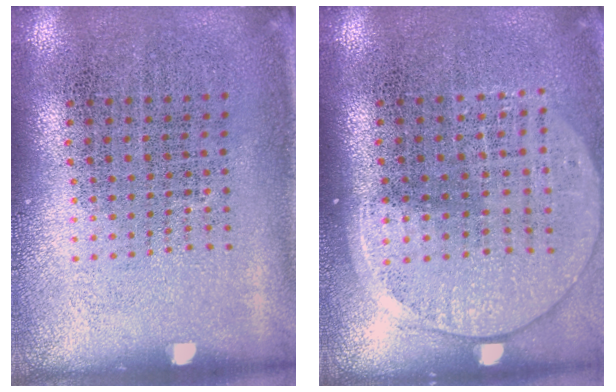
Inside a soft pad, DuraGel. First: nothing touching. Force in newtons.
{"total": 1.4, "press": 1.3, "slide": 0.6}